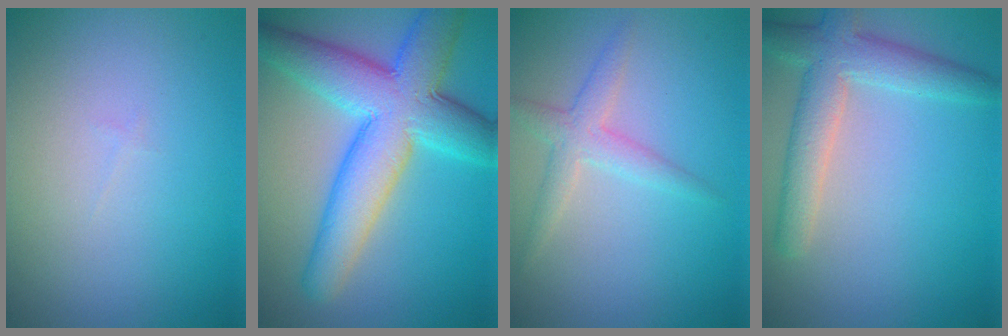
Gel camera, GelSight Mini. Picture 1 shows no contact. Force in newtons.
{"total": 9.7, "press": 9.7, "slide": 0.2}
{"total": 2.5, "press": 2.5, "slide": 0.0}
{"total": 4.8, "press": 4.8, "slide": 0.3}